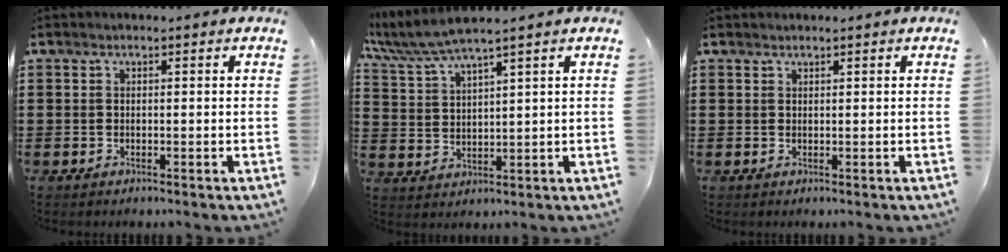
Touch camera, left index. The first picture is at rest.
{"total": 5.3, "force": [4.5, 0.1, 2.7], "torque": [-0.068, -0.018, 0.079]}
{"total": 0.6, "force": [0.6, 0.0, 0.1], "torque": [-0.004, -0.001, 0.013]}